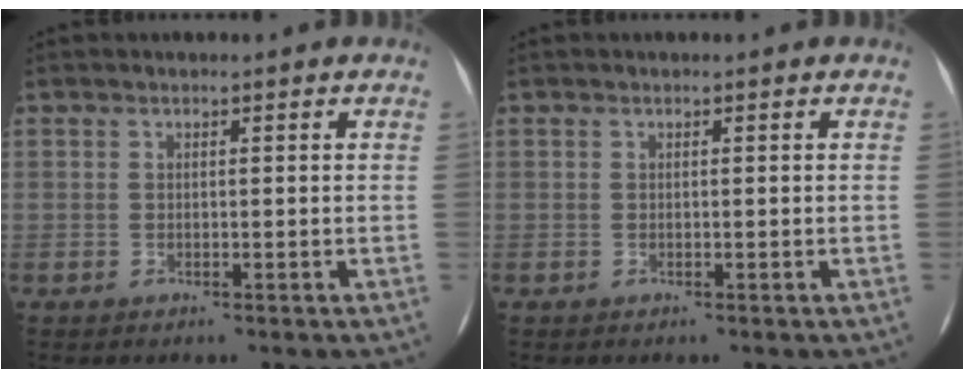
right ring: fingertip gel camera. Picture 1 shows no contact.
{"total": 0.0}